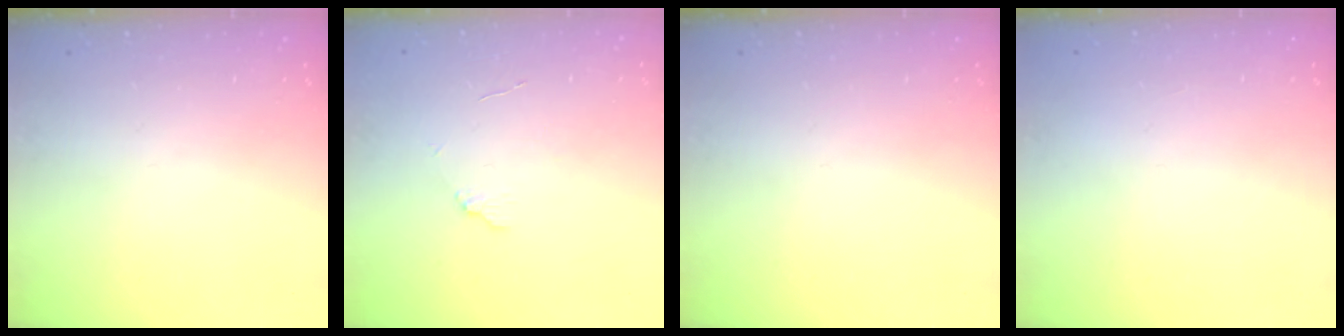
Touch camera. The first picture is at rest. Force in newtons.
{"total": 5.3, "press": 5.3, "slide": 0.4}
{"total": 0.0}
{"total": 2.2, "press": 2.2, "slide": 0.1}